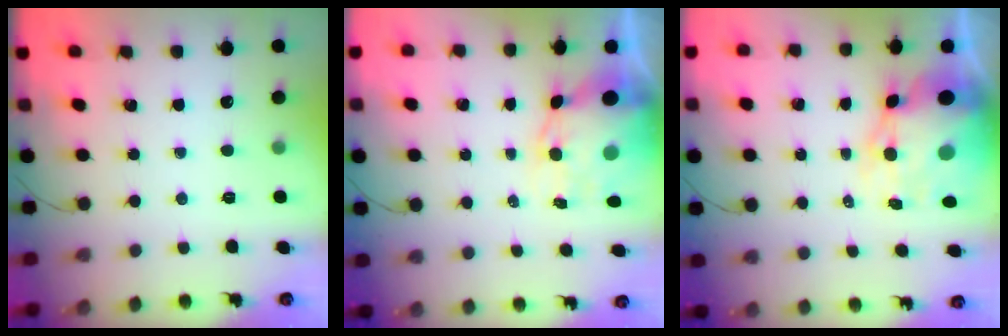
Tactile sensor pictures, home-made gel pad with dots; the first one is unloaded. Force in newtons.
{"total": 8.2, "press": 7.7, "slide": 2.7}
{"total": 13.9, "press": 13.4, "slide": 3.7}